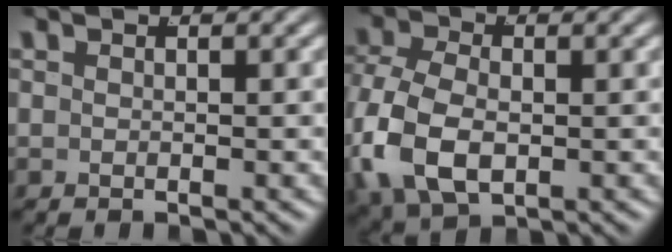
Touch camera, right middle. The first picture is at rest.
{"total": 7.1, "force": [-1.3, 5.1, 4.7], "torque": [-0.144, -0.036, 0.003]}